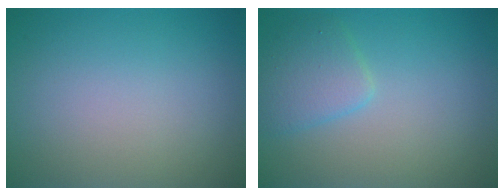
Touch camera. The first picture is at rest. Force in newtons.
{"total": 2.7, "press": 2.7, "slide": 0.1}